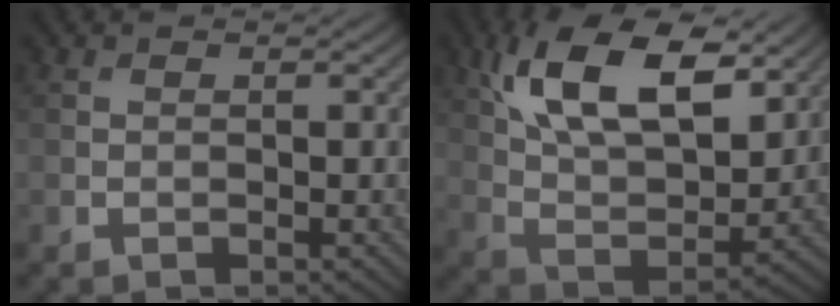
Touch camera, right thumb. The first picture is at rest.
{"total": 14.5, "force": [7.2, 6.7, 10.7], "torque": [-0.214, -0.003, 0.129]}